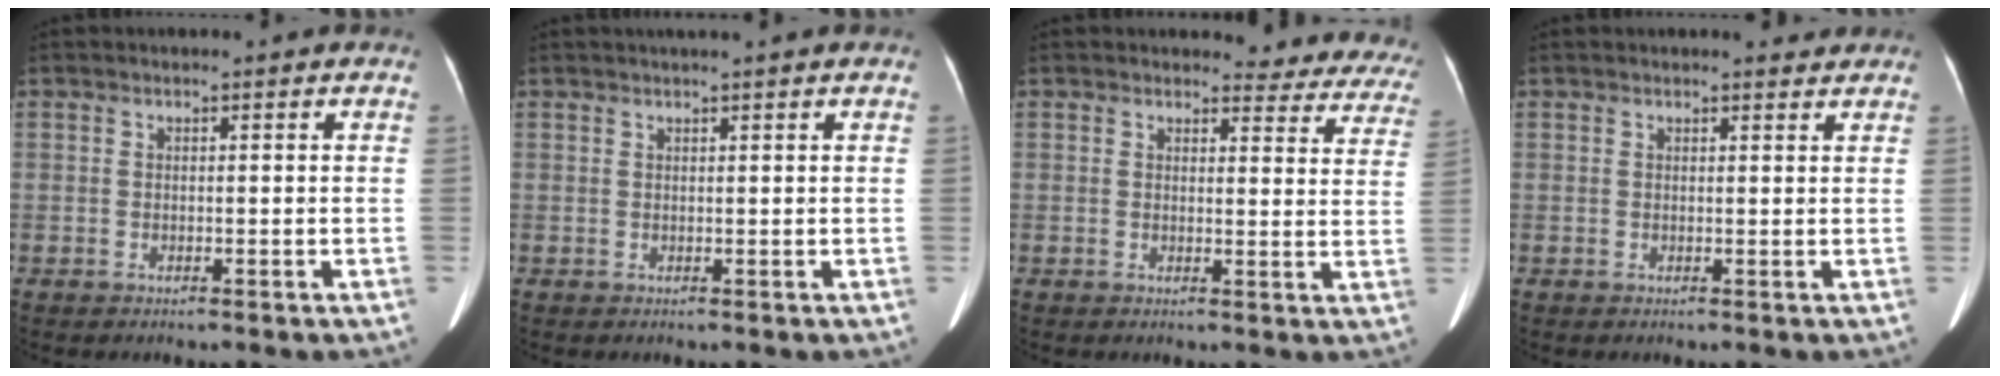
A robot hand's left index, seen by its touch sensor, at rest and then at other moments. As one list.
[{"total": 2.9, "force": [2.4, -0.2, 1.6], "torque": [-0.015, 0.027, 0.035]}, {"total": 11.9, "force": [11.3, 3.3, 1.1], "torque": [0.034, -0.056, 0.083]}, {"total": 2.4, "force": [2.2, 0.6, 0.7], "torque": [-0.008, 0.002, 0.024]}]